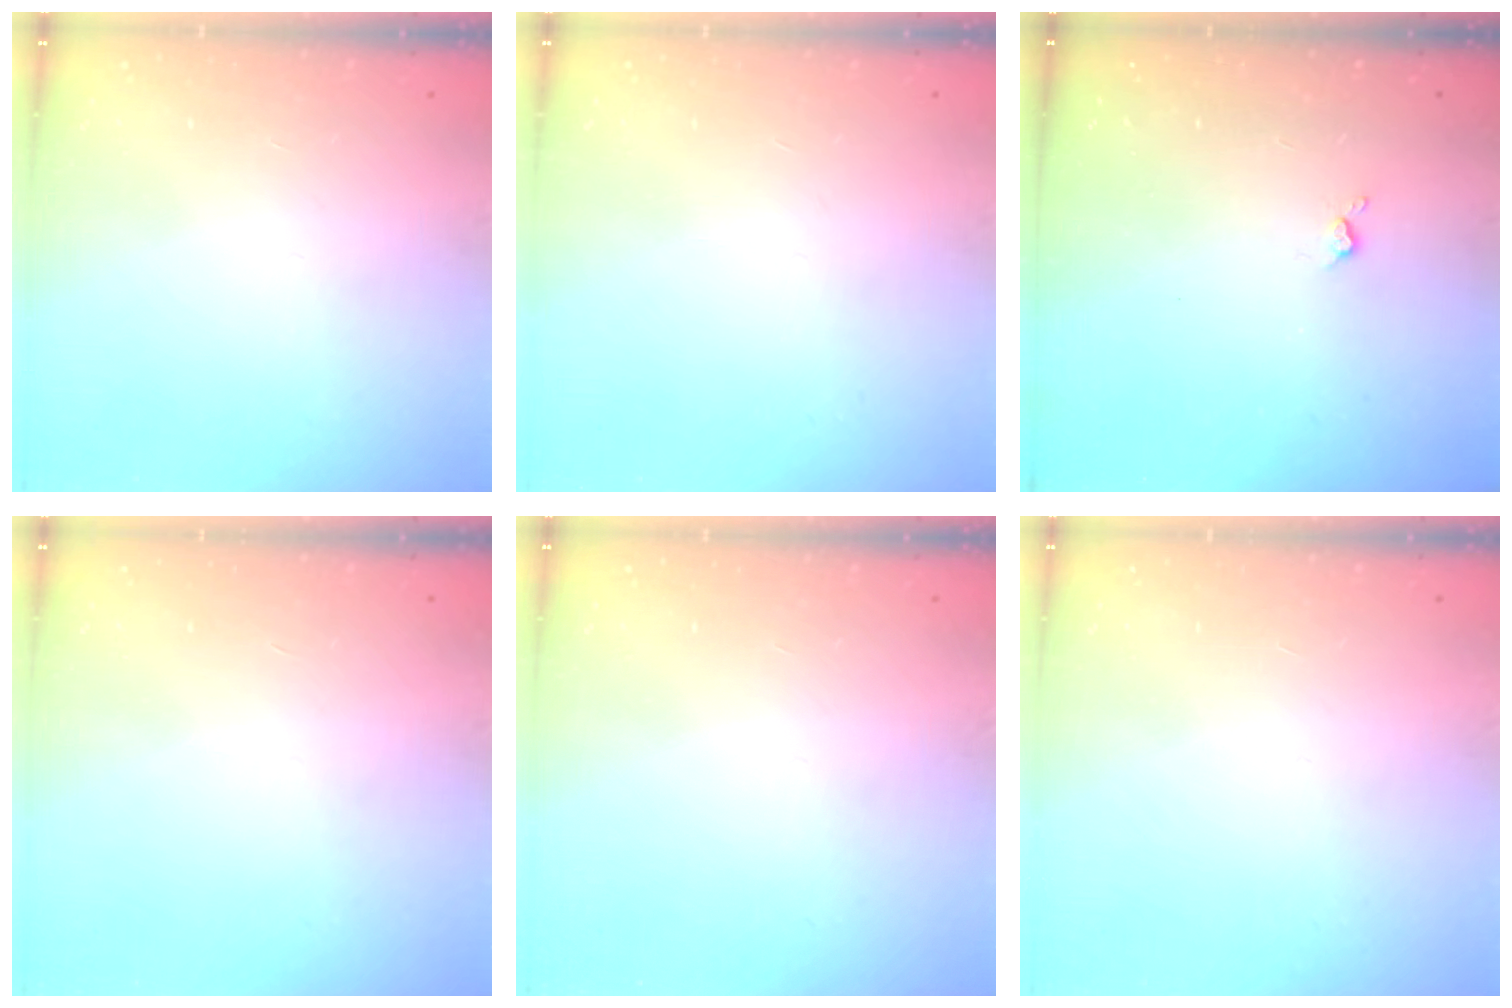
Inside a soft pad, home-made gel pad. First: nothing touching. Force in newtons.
{"total": 0.0}
{"total": 2.2, "press": 2.1, "slide": 0.5}
{"total": 0.0}
{"total": 0.0}
{"total": 0.0}